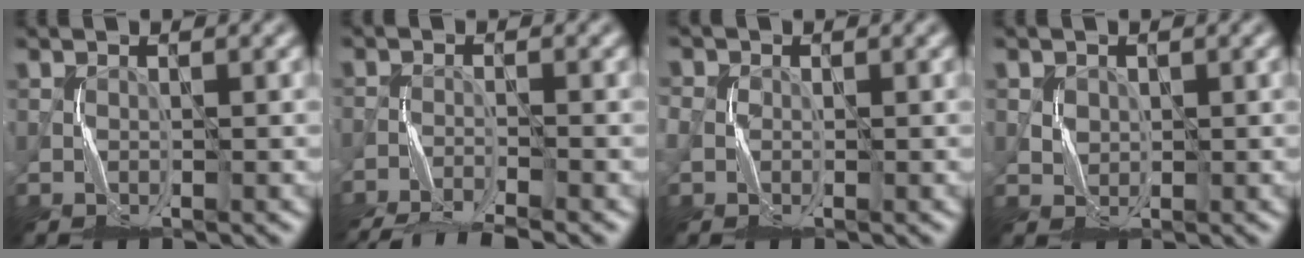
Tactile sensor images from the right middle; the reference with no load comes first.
{"total": 6.8, "force": [-6.3, 0.6, 2.3], "torque": [-0.041, -0.016, -0.109]}
{"total": 1.8, "force": [-0.3, 1.6, 0.7], "torque": [-0.021, 0.003, -0.009]}
{"total": 1.3, "force": [0.6, 1.1, 0.1], "torque": [-0.006, -0.006, 0.020]}